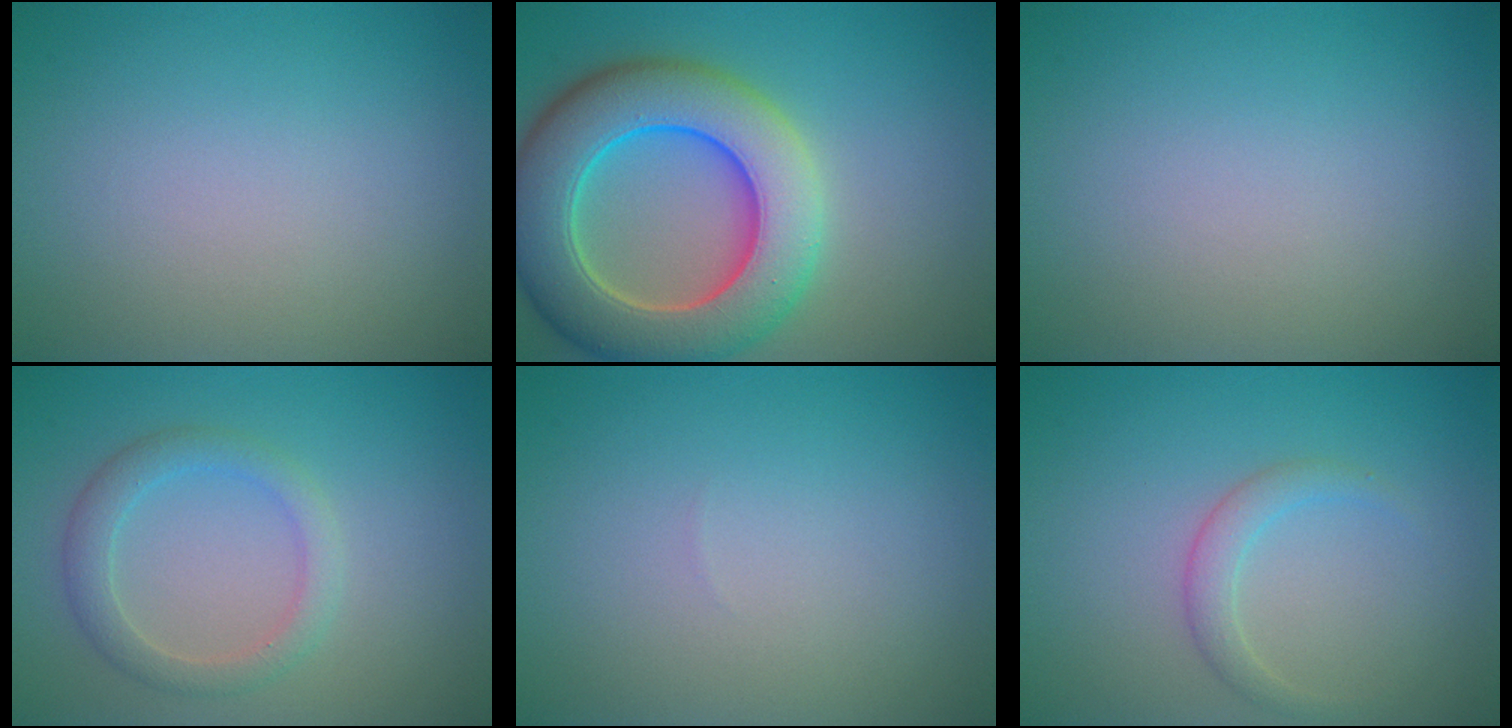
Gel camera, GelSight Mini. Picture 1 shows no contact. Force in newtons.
{"total": 10.9, "press": 10.9, "slide": 0.4}
{"total": 0.0}
{"total": 2.8, "press": 2.8, "slide": 0.1}
{"total": 0.0}
{"total": 1.7, "press": 1.7, "slide": 0.1}